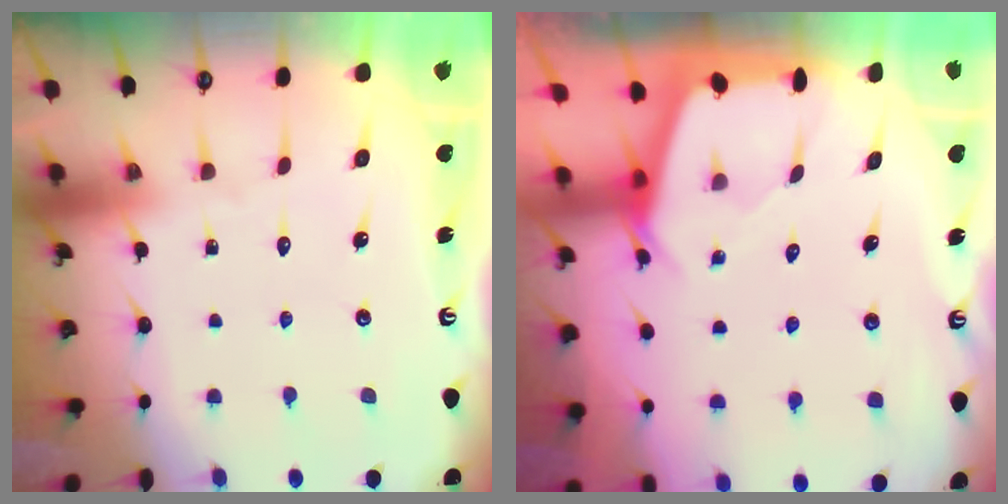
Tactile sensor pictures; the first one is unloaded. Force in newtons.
{"total": 2.5, "press": 2.5, "slide": 0.3}